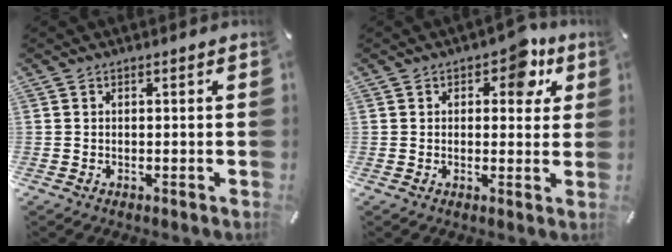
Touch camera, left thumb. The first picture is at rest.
{"total": 7.3, "force": [3.6, 4.4, 4.6], "torque": [-0.039, -0.012, 0.051]}